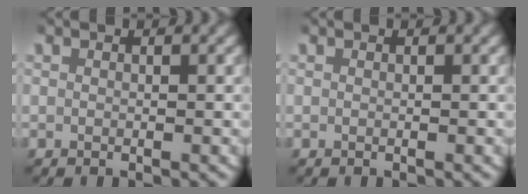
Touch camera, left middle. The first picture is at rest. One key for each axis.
{"total": 0.0}